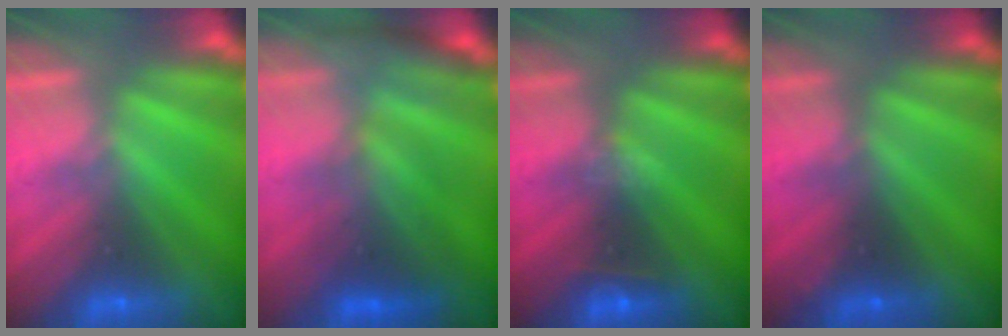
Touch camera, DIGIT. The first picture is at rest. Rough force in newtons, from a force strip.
{"total": 2.4}
{"total": 2.7}
{"total": 2.4}